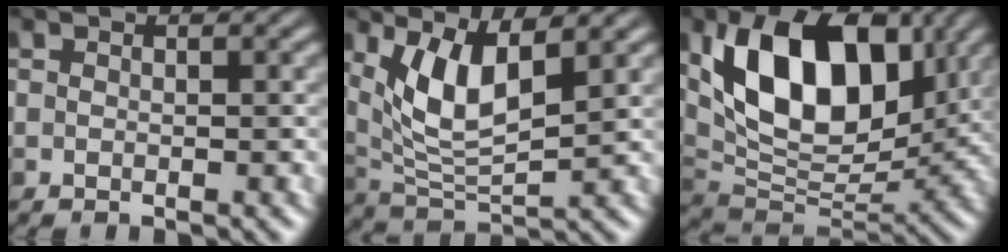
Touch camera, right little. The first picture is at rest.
{"total": 5.8, "force": [1.8, 2.1, 5.1], "torque": [-0.109, -0.011, 0.035]}
{"total": 11.4, "force": [3.5, 6.7, 8.5], "torque": [-0.154, -0.001, 0.065]}